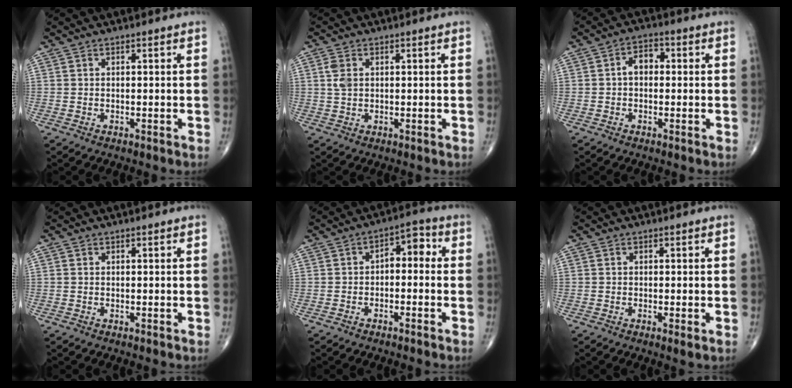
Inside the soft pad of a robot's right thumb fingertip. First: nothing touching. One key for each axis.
{"total": 2.8, "fx": 0.7, "fy": 1.8, "fz": 2.0, "tx": -0.043, "ty": 0.001, "tz": 0.015}
{"total": 4.0, "fx": 0.0, "fy": 2.8, "fz": 2.9, "tx": -0.036, "ty": 0.019, "tz": -0.008}
{"total": 0.0}
{"total": 5.0, "fx": -0.4, "fy": 3.0, "fz": 3.9, "tx": -0.033, "ty": 0.037, "tz": -0.015}
{"total": 1.3, "fx": -0.3, "fy": 0.1, "fz": 1.2, "tx": -0.028, "ty": -0.007, "tz": -0.009}